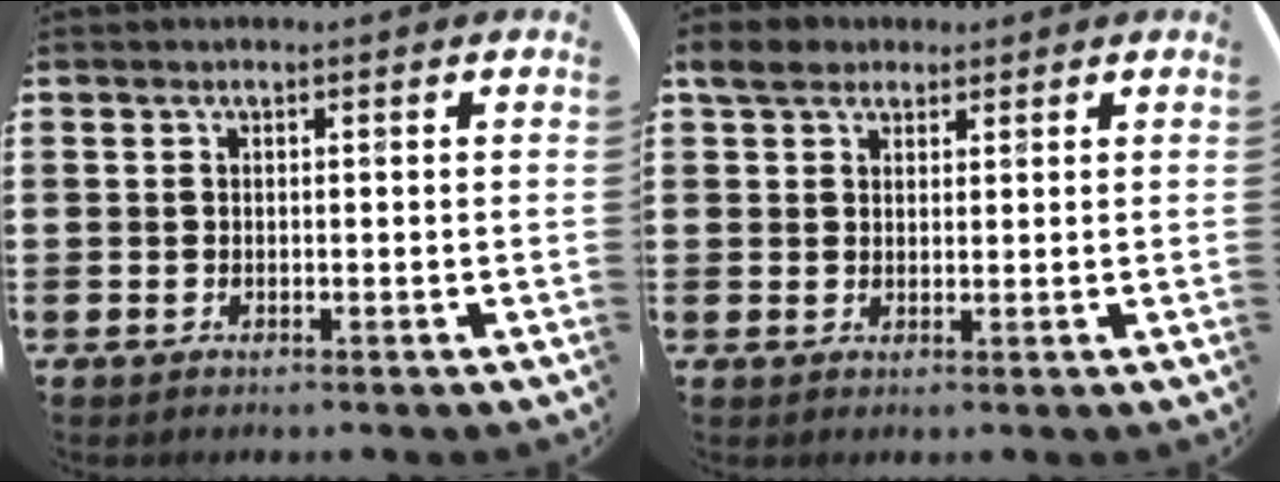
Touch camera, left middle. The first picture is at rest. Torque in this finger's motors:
{"motor_torque": [0.66, -0.61, 0.07, 0.08]}